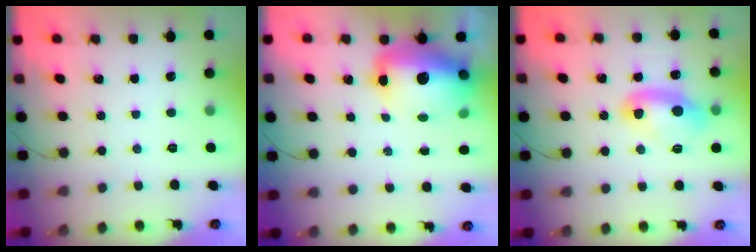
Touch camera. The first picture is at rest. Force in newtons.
{"total": 16.5, "press": 16.0, "slide": 4.3}
{"total": 9.8, "press": 9.7, "slide": 1.3}